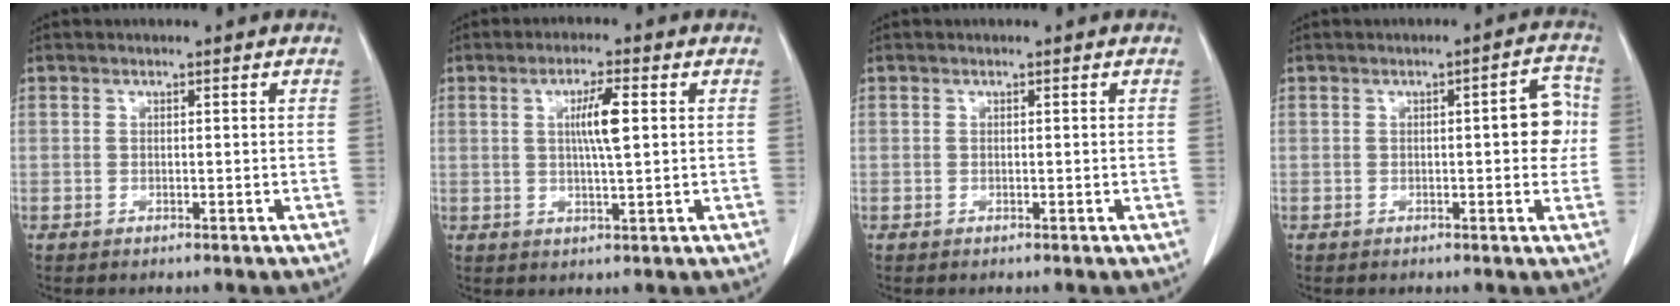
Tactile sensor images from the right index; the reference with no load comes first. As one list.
[{"total": 5.3, "force": [1.0, 0.3, 5.2], "torque": [-0.095, -0.001, 0.019]}, {"total": 0.0}, {"total": 5.3, "force": [0.2, 1.5, 5.1], "torque": [-0.058, 0.013, -0.002]}]